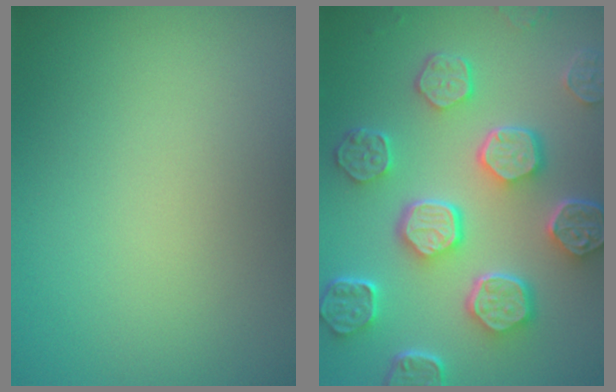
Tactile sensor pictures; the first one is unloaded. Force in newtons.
{"total": 8.0, "press": 6.1, "slide": 5.2}